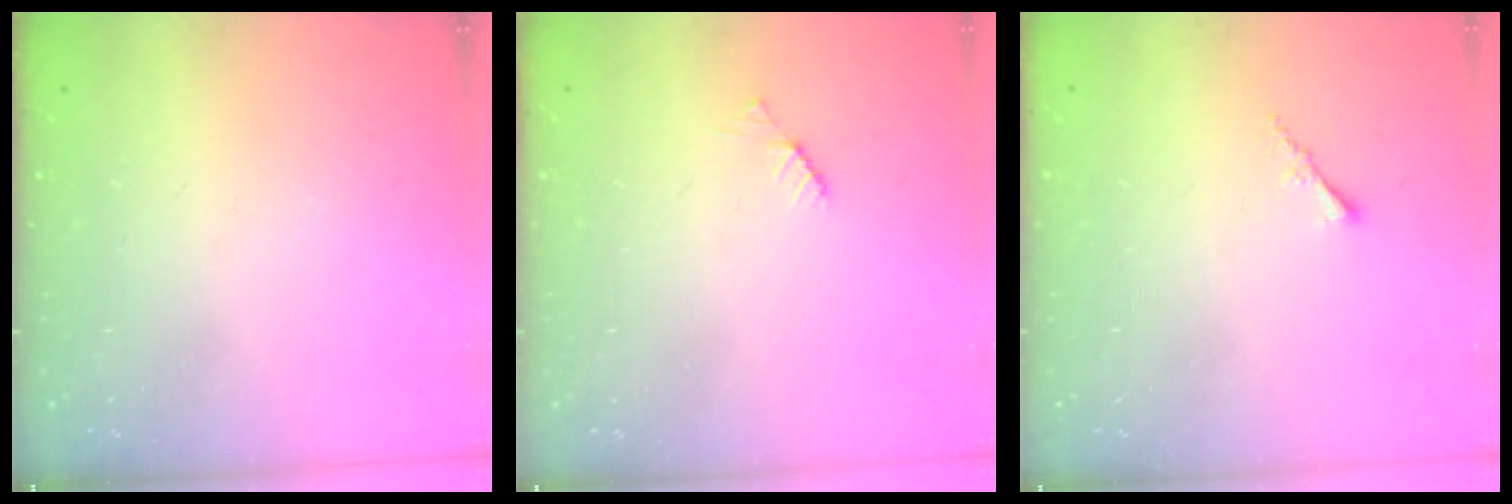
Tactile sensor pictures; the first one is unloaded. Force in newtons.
{"total": 2.8, "press": 2.8, "slide": 0.5}
{"total": 1.2, "press": 1.1, "slide": 0.4}